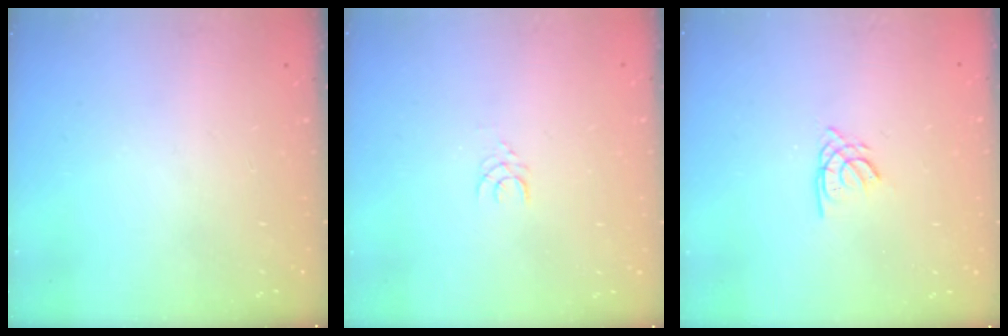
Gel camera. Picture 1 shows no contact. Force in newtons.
{"total": 2.7, "press": 2.7, "slide": 0.2}
{"total": 2.4, "press": 2.4, "slide": 0.1}